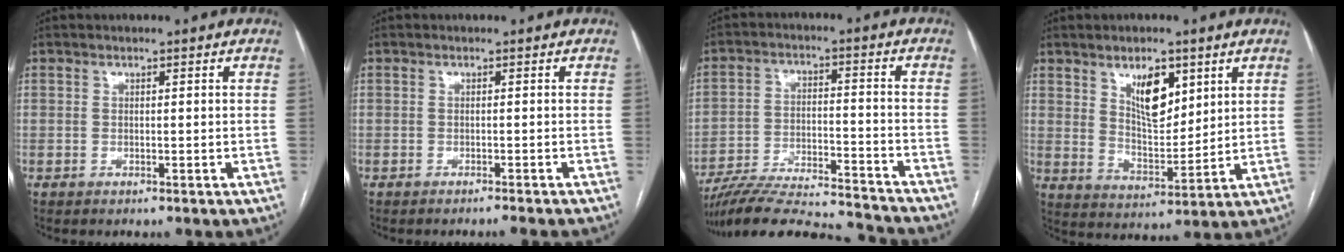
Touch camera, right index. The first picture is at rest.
{"total": 3.1, "force": [-2.9, 0.1, 1.1], "torque": [-0.009, -0.003, -0.037]}
{"total": 20.7, "force": [-19.5, 1.8, 6.9], "torque": [-0.126, -0.009, -0.298]}
{"total": 8.4, "force": [4.2, 3.7, 6.3], "torque": [-0.109, -0.003, 0.082]}